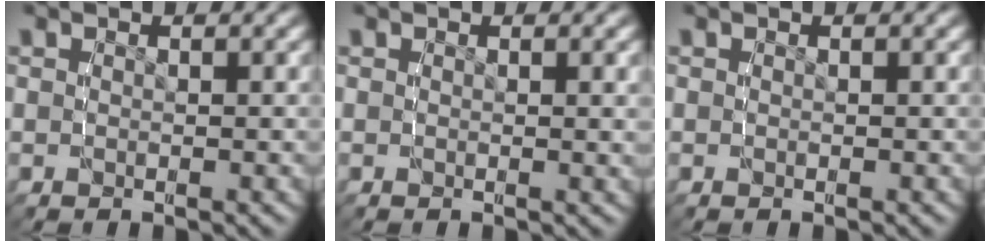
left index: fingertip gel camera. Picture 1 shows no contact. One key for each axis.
{"total": 0.7, "fx": 0.4, "fy": -0.2, "fz": 0.5, "tx": -0.009, "ty": -0.001, "tz": 0.007}
{"total": 0.0}